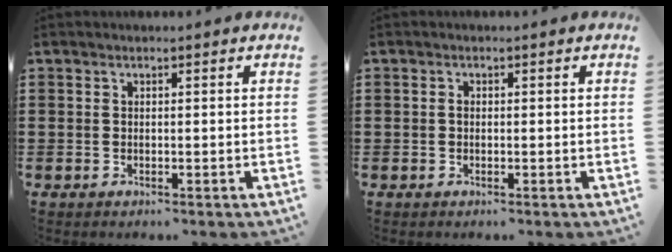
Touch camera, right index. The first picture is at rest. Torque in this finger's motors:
{"motor_torque": [0.29, -0.22, 0.03, 0.04]}